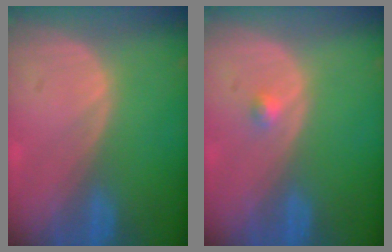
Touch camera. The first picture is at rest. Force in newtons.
{"total": 1.2, "press": 1.1, "slide": 0.6}